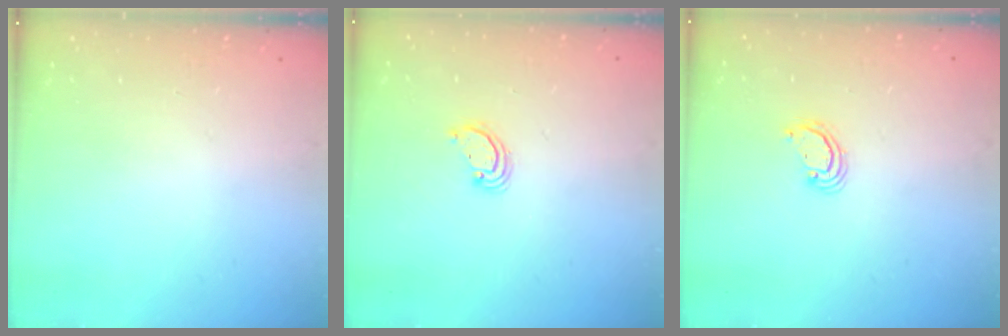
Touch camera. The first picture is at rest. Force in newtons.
{"total": 2.8, "press": 2.8, "slide": 0.2}
{"total": 2.4, "press": 2.4, "slide": 0.3}